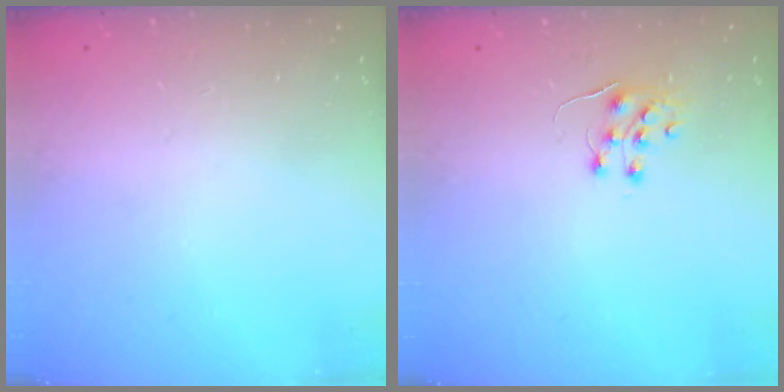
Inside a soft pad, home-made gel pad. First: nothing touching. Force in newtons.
{"total": 7.1, "press": 7.1, "slide": 0.6}